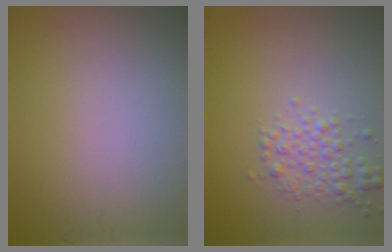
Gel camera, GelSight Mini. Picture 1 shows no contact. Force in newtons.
{"total": 2.4, "press": 2.4, "slide": 0.0}